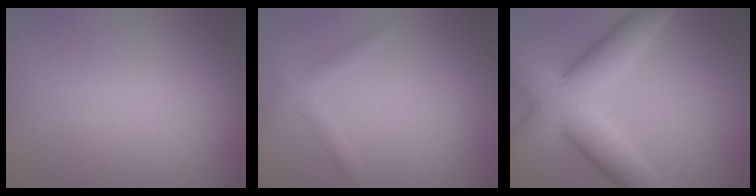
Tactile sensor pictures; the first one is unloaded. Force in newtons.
{"total": 1.5, "press": 1.5, "slide": 0.1}
{"total": 9.4, "press": 9.3, "slide": 0.2}